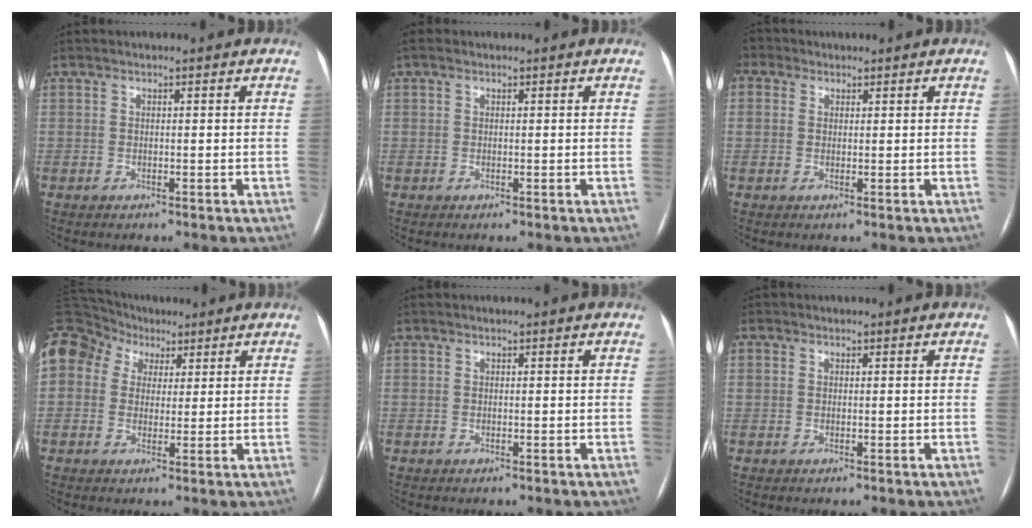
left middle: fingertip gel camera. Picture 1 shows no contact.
{"total": 0.6, "force": [0.4, 0.3, 0.3], "torque": [-0.011, 0.015, 0.006]}
{"total": 2.8, "force": [1.4, 2.3, 0.9], "torque": [-0.037, 0.018, 0.032]}
{"total": 21.6, "force": [9.8, 16.6, 9.8], "torque": [-0.314, 0.117, 0.187]}
{"total": 0.0}
{"total": 0.7, "force": [-0.5, -0.2, -0.5], "torque": [0.010, -0.006, -0.007]}